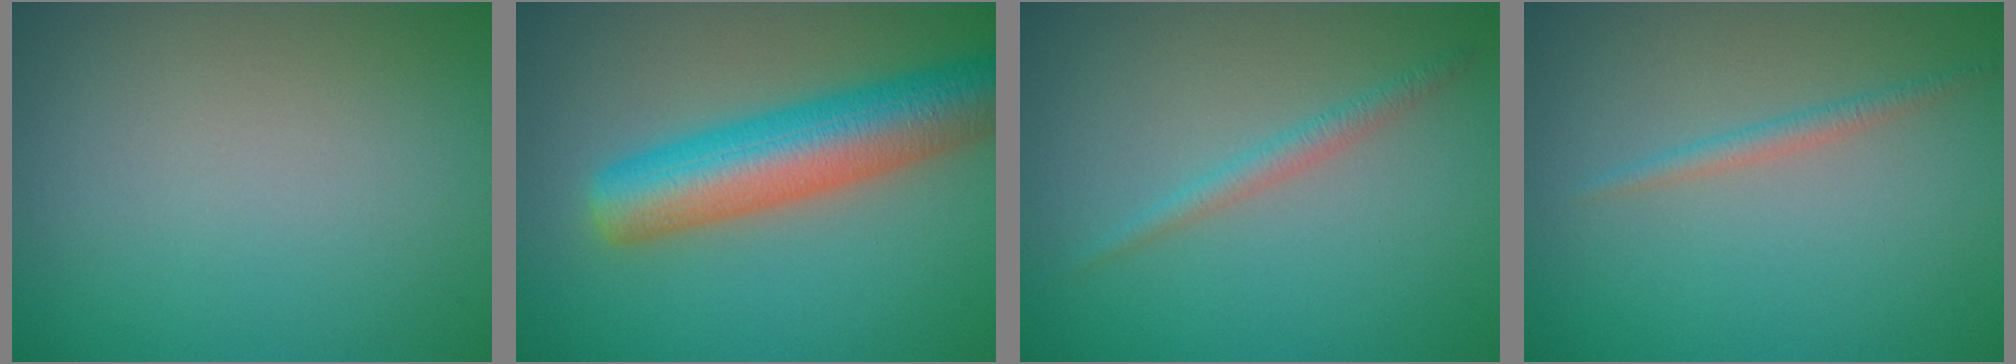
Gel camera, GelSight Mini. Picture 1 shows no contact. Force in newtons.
{"total": 8.6, "press": 8.6, "slide": 0.2}
{"total": 1.5, "press": 1.4, "slide": 0.1}
{"total": 1.2, "press": 1.2, "slide": 0.0}